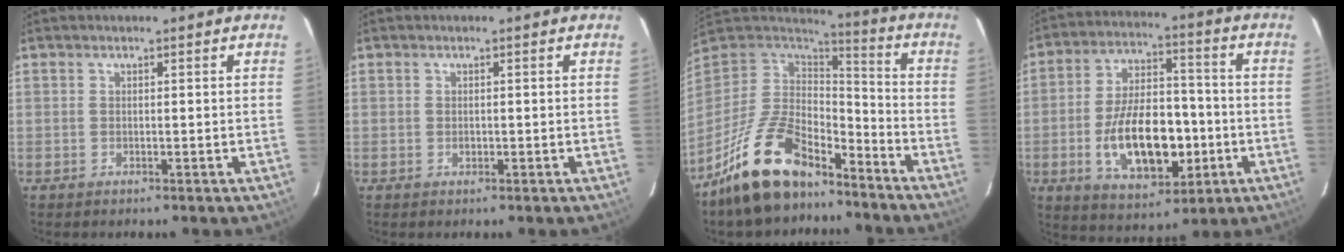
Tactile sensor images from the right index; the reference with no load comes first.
{"total": 0.8, "force": [-0.2, 0.8, 0.3], "torque": [-0.003, 0.000, -0.002]}
{"total": 18.2, "force": [-13.3, 8.2, 9.4], "torque": [-0.200, 0.000, -0.224]}
{"total": 16.8, "force": [-4.1, 8.8, 13.7], "torque": [-0.262, 0.008, -0.051]}